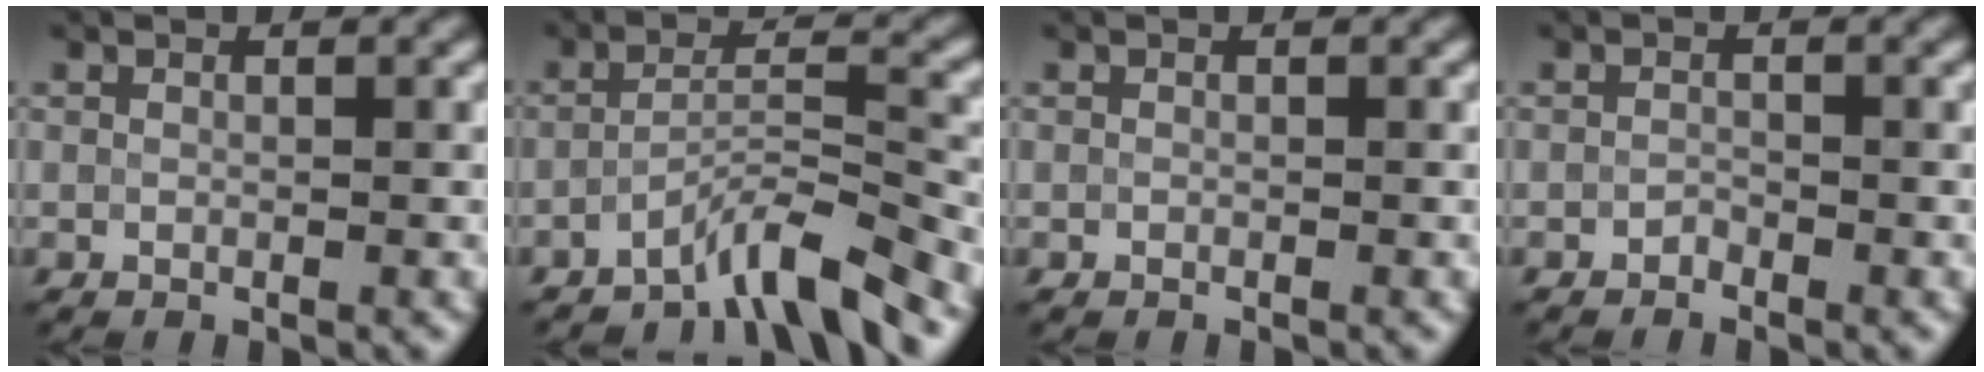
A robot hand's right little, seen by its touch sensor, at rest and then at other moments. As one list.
[{"total": 5.0, "force": [-4.0, 0.4, 3.0], "torque": [-0.046, 0.010, -0.080]}, {"total": 0.0}, {"total": 0.6, "force": [-0.5, 0.2, 0.2], "torque": [-0.003, 0.000, -0.011]}]